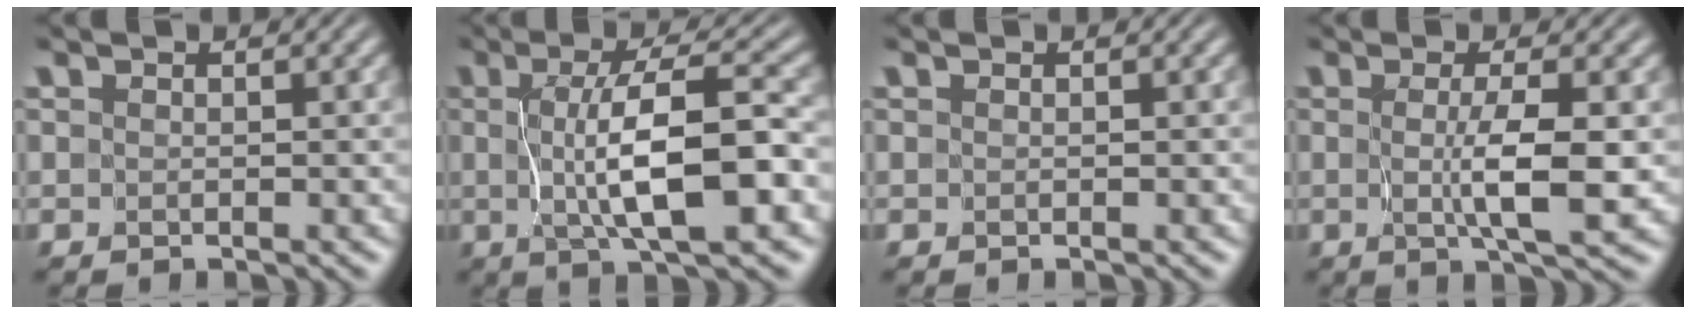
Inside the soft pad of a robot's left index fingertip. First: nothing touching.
{"total": 7.9, "force": [-0.3, 1.9, 7.6], "torque": [-0.119, 0.001, -0.006]}
{"total": 0.0}
{"total": 4.1, "force": [-0.2, 0.4, 4.0], "torque": [-0.073, -0.006, -0.002]}